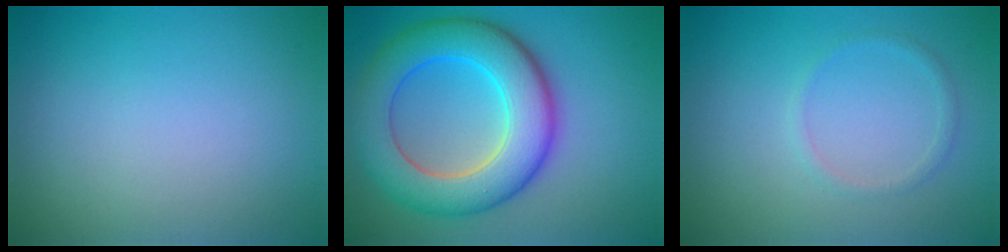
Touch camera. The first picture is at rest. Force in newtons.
{"total": 9.2, "press": 9.2, "slide": 0.1}
{"total": 1.0, "press": 1.0, "slide": 0.0}